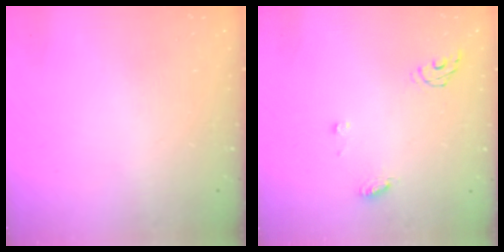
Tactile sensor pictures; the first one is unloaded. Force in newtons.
{"total": 6.0, "press": 6.0, "slide": 0.7}